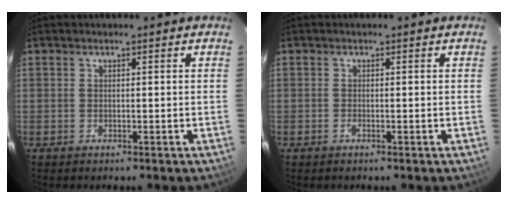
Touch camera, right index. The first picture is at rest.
{"total": 0.6, "force": [-0.2, 0.0, 0.5], "torque": [-0.009, 0.001, -0.006]}